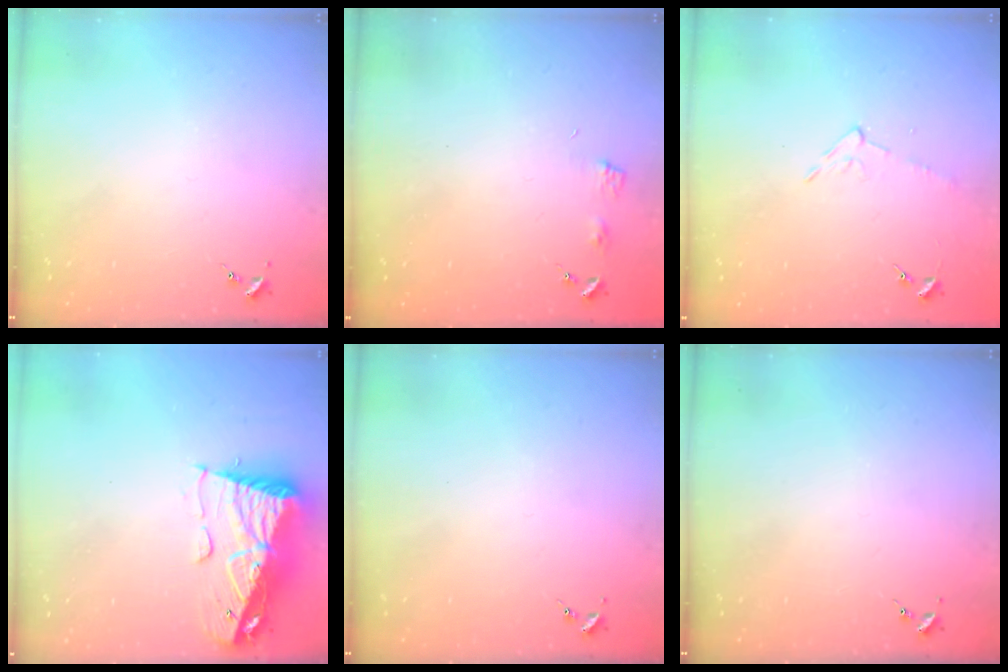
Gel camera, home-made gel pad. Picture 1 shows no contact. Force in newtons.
{"total": 3.9, "press": 3.9, "slide": 0.4}
{"total": 4.7, "press": 4.7, "slide": 0.5}
{"total": 14.6, "press": 14.6, "slide": 1.6}
{"total": 0.0}
{"total": 0.0}